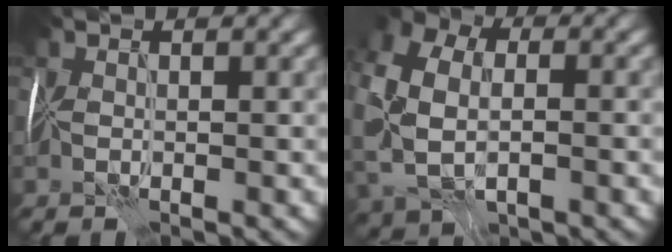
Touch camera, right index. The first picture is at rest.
{"total": 12.4, "force": [-1.1, 9.4, 8.0], "torque": [-0.193, -0.011, -0.029]}